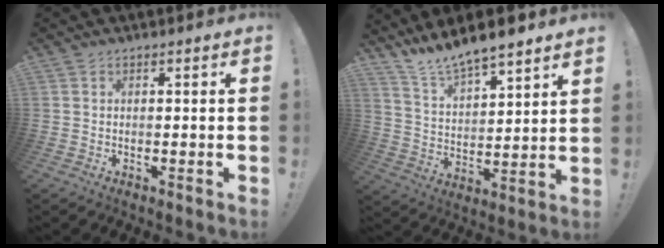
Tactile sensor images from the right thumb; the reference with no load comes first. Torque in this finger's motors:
{"motor_torque": [0.36, 1.74, 1.01, 1.00, 0.14]}